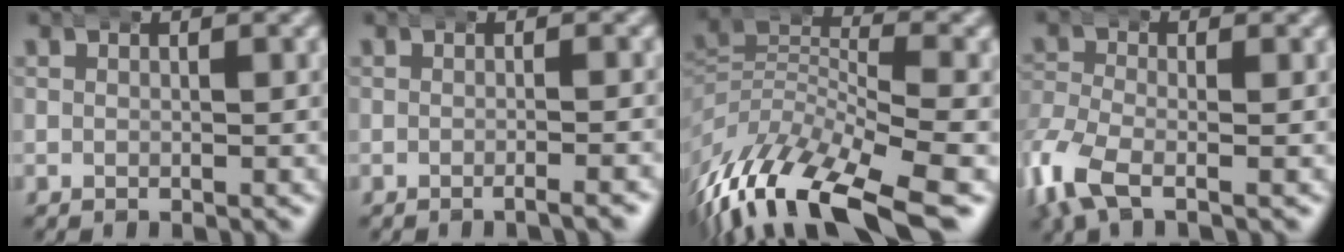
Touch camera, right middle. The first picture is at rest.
{"total": 1.4, "force": [-1.1, -0.2, 0.8], "torque": [-0.010, 0.005, -0.022]}
{"total": 12.0, "force": [-6.2, 5.8, 8.6], "torque": [-0.180, -0.049, -0.077]}
{"total": 4.3, "force": [-2.0, 2.5, 2.8], "torque": [-0.096, -0.022, -0.027]}